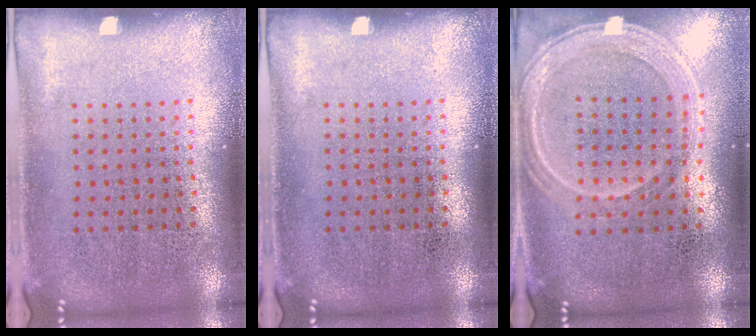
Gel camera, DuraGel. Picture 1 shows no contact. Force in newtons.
{"total": 0.0}
{"total": 1.2, "press": 1.2, "slide": 0.2}